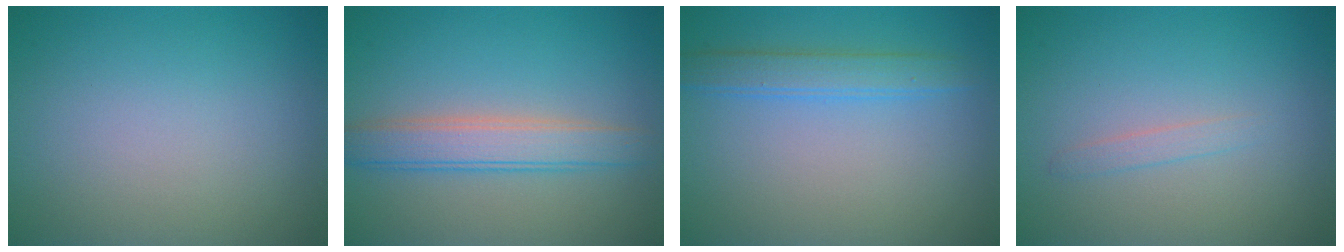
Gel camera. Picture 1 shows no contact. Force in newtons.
{"total": 3.9, "press": 3.9, "slide": 0.3}
{"total": 2.0, "press": 2.0, "slide": 0.1}
{"total": 0.9, "press": 0.9, "slide": 0.1}